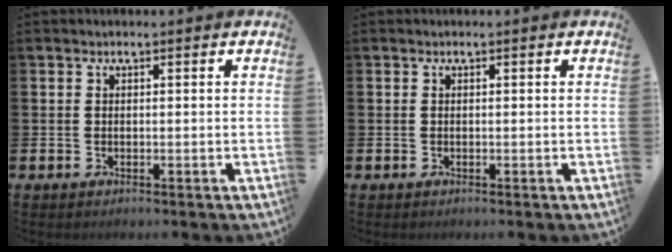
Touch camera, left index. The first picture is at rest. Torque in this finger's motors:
{"motor_torque": [0.00, 0.00, 0.00, 0.00]}